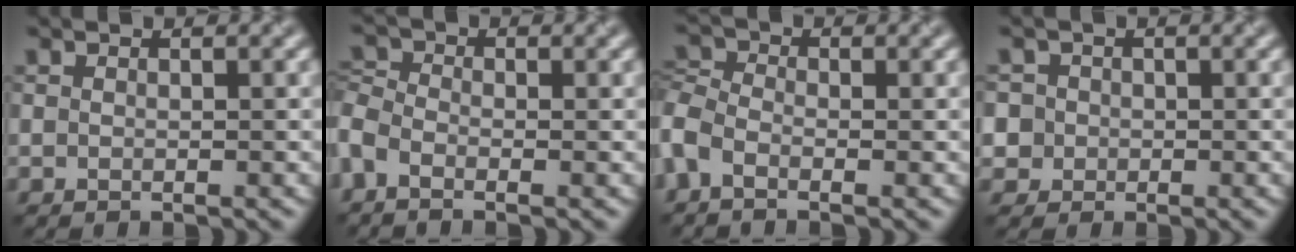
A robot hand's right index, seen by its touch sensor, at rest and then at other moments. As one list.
[{"total": 2.4, "force": [-1.2, 1.3, 1.7], "torque": [-0.049, -0.003, -0.037]}, {"total": 2.8, "force": [-1.2, 1.6, 1.9], "torque": [-0.048, 0.002, -0.044]}, {"total": 3.7, "force": [0.2, 3.5, 1.0], "torque": [-0.003, 0.023, -0.015]}]